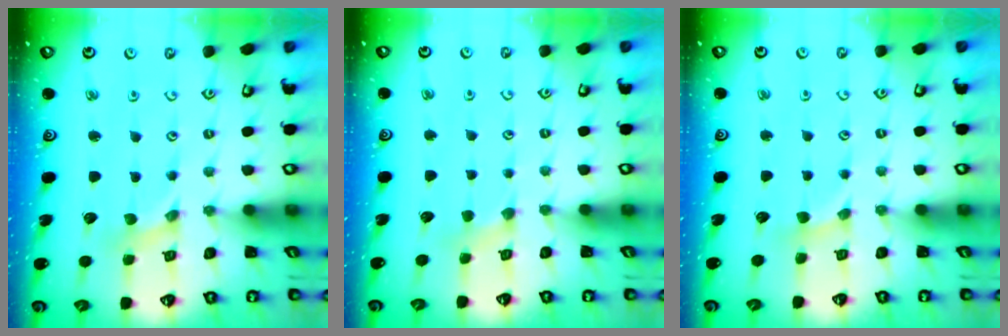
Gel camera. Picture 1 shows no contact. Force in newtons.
{"total": 1.6, "press": 1.6, "slide": 0.4}
{"total": 2.0, "press": 1.9, "slide": 0.4}